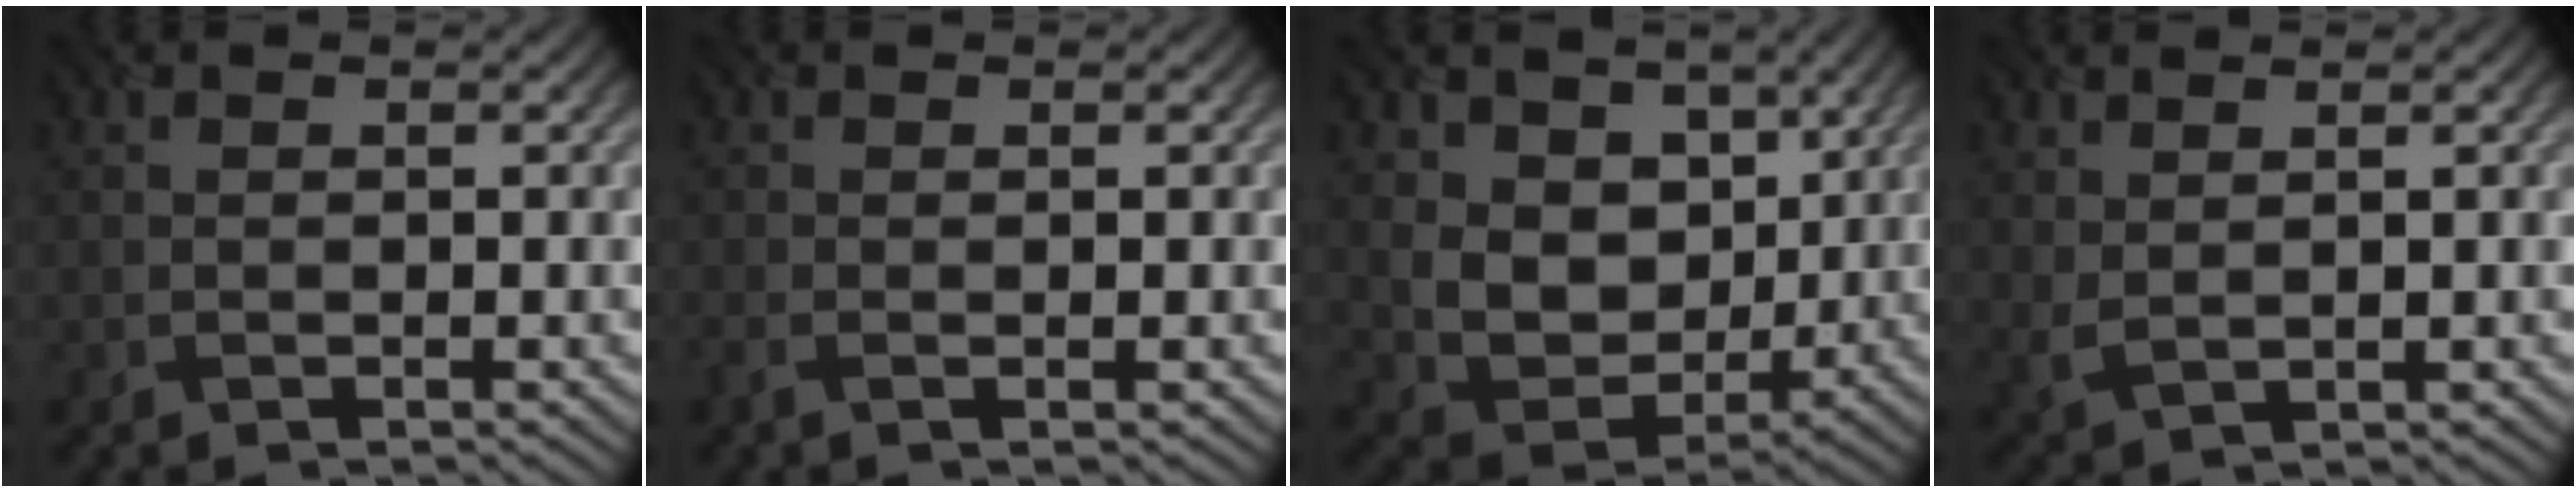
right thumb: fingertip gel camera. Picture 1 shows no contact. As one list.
[{"total": 1.0, "force": [-0.7, 0.2, 0.7], "torque": [-0.020, -0.003, -0.018]}, {"total": 8.3, "force": [2.9, 6.4, 4.4], "torque": [-0.117, -0.015, 0.042]}, {"total": 2.2, "force": [1.3, 0.9, 1.4], "torque": [-0.043, -0.001, 0.032]}]